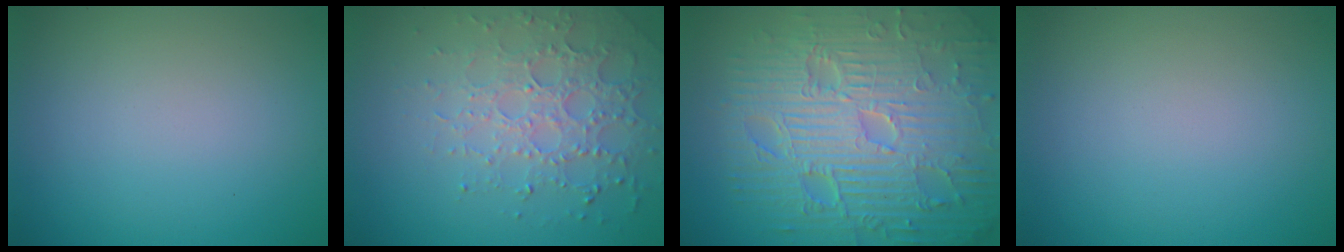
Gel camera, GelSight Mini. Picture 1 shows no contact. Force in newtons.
{"total": 4.4, "press": 3.6, "slide": 2.6}
{"total": 12.5, "press": 7.9, "slide": 9.7}
{"total": 0.0}